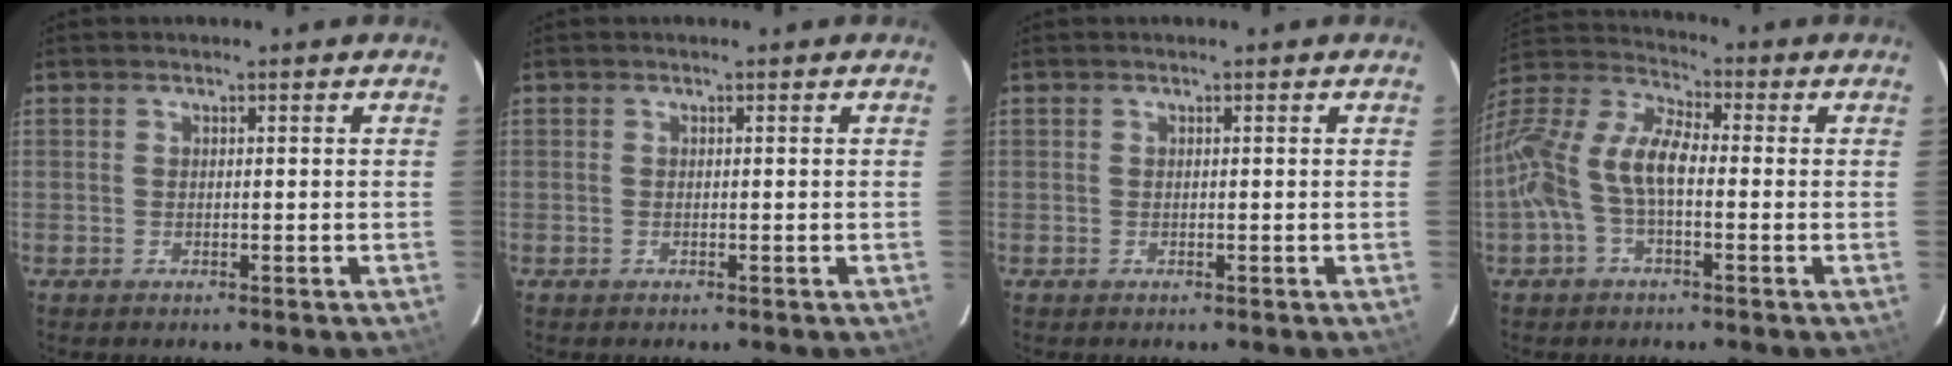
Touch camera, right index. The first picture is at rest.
{"total": 0.0}
{"total": 0.0}
{"total": 13.4, "force": [-2.4, 6.1, 11.7], "torque": [-0.241, 0.015, -0.055]}